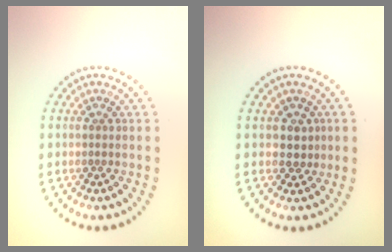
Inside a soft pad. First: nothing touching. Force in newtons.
{"total": 1.5, "press": 1.3, "slide": 0.9}